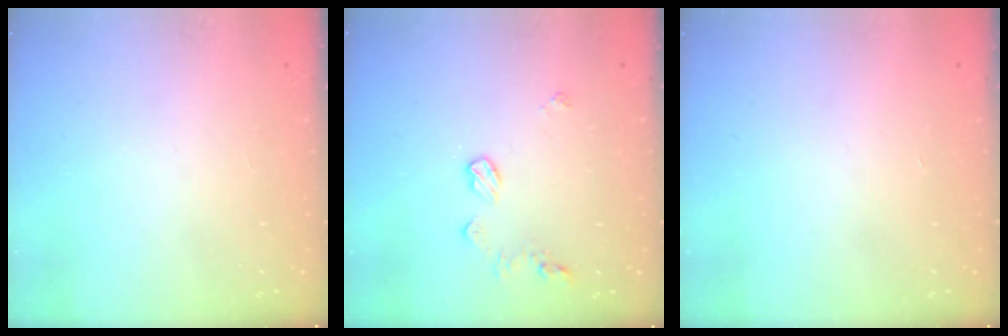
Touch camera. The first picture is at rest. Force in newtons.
{"total": 7.1, "press": 7.1, "slide": 0.4}
{"total": 0.0}